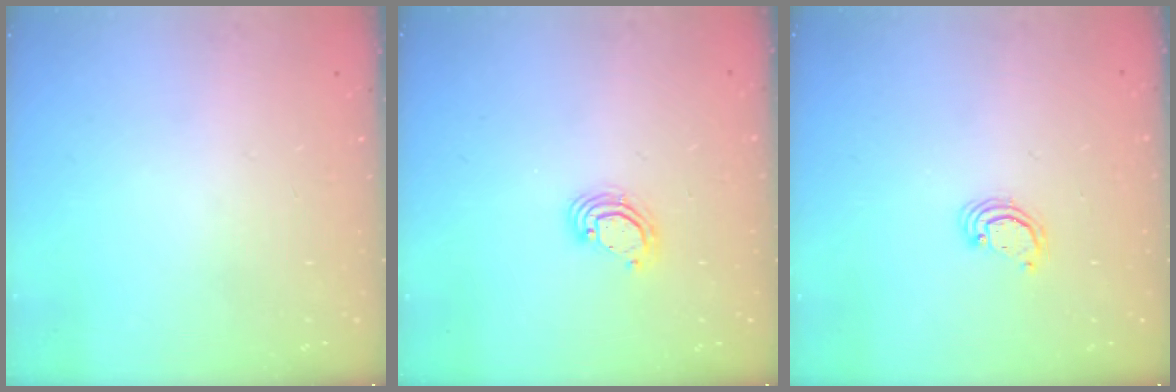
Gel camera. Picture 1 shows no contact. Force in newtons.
{"total": 4.8, "press": 4.8, "slide": 0.3}
{"total": 2.5, "press": 2.5, "slide": 0.2}